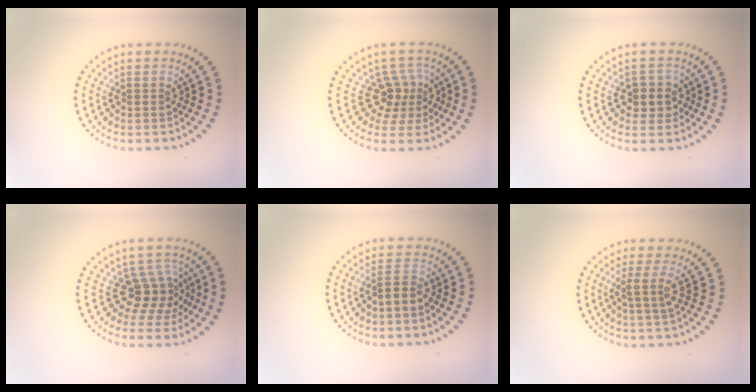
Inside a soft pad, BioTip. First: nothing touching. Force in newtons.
{"total": 3.2, "press": 2.3, "slide": 2.3}
{"total": 2.4, "press": 2.2, "slide": 0.9}
{"total": 3.5, "press": 2.6, "slide": 2.3}
{"total": 1.8, "press": 1.7, "slide": 0.8}
{"total": 2.0, "press": 1.5, "slide": 1.3}